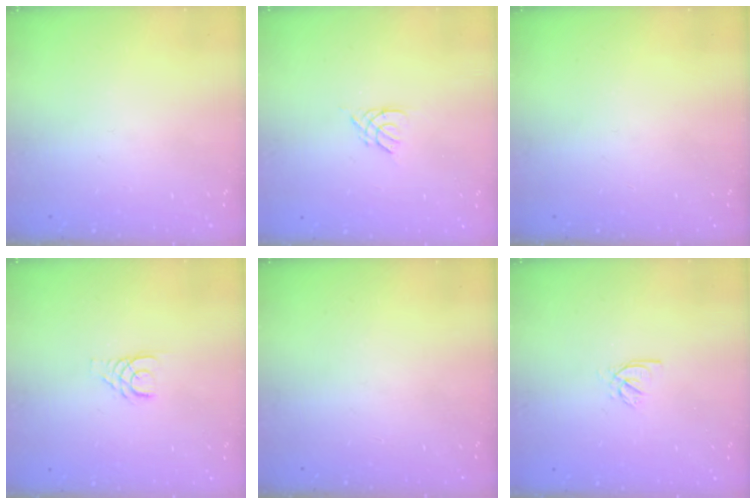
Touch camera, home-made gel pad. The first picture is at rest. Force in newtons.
{"total": 2.7, "press": 2.7, "slide": 0.5}
{"total": 0.0}
{"total": 3.4, "press": 3.4, "slide": 0.3}
{"total": 0.0}
{"total": 2.0, "press": 2.0, "slide": 0.4}